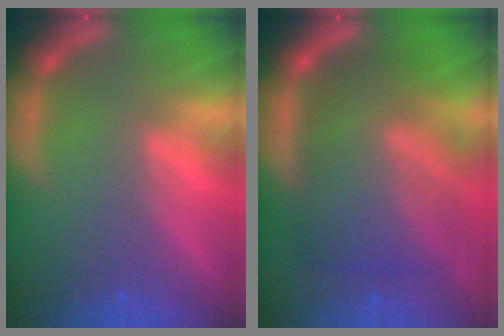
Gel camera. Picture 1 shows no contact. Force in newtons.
{"total": 10.0}